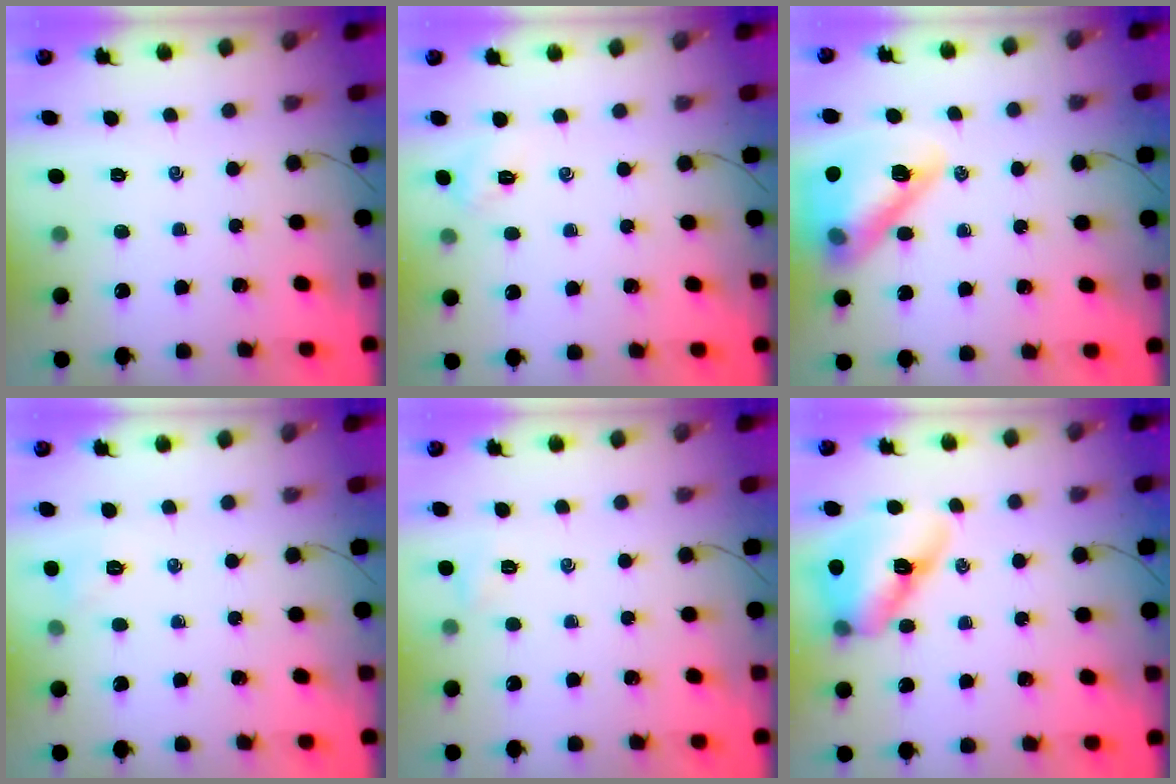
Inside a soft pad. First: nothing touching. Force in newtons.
{"total": 3.1, "press": 2.9, "slide": 0.9}
{"total": 18.6, "press": 18.3, "slide": 3.4}
{"total": 5.7, "press": 5.6, "slide": 1.2}
{"total": 2.8, "press": 2.7, "slide": 0.8}
{"total": 12.5, "press": 11.9, "slide": 3.7}